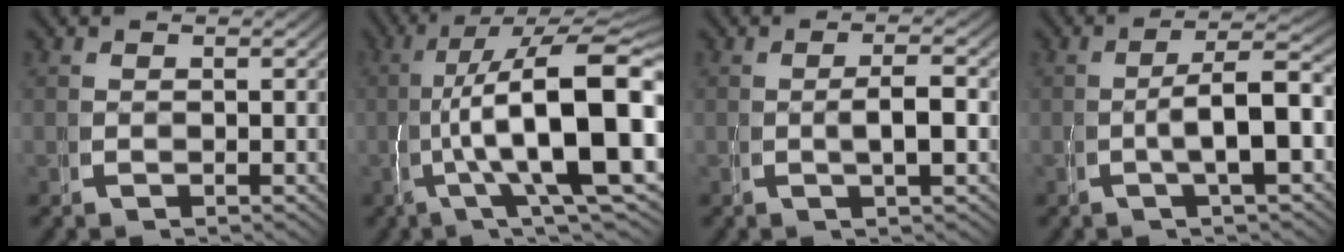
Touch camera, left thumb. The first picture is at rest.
{"total": 16.8, "force": [-0.5, 7.0, 15.2], "torque": [-0.238, -0.021, 0.007]}
{"total": 2.6, "force": [-0.1, 0.7, 2.5], "torque": [-0.040, 0.001, -0.001]}
{"total": 6.5, "force": [-0.6, 2.3, 6.1], "torque": [-0.086, 0.003, -0.011]}